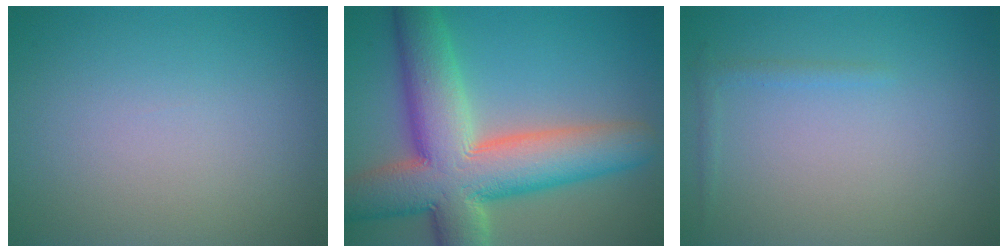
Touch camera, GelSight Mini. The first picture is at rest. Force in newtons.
{"total": 12.7, "press": 12.6, "slide": 1.0}
{"total": 0.8, "press": 0.8, "slide": 0.1}